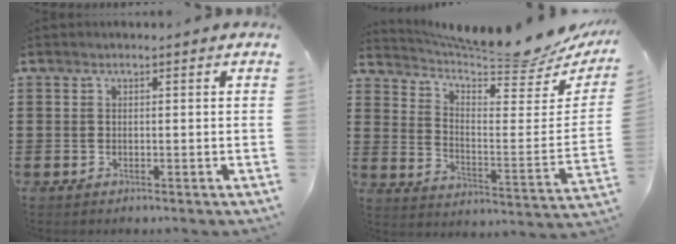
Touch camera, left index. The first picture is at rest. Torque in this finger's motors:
{"motor_torque": [2.14, 0.00, 0.05, 0.06]}